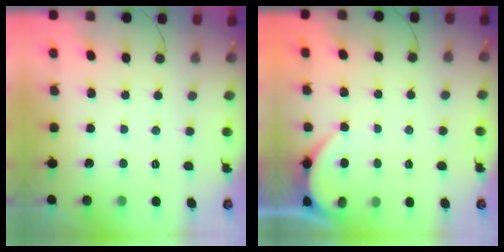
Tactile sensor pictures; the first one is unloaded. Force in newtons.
{"total": 3.5, "press": 3.5, "slide": 0.3}